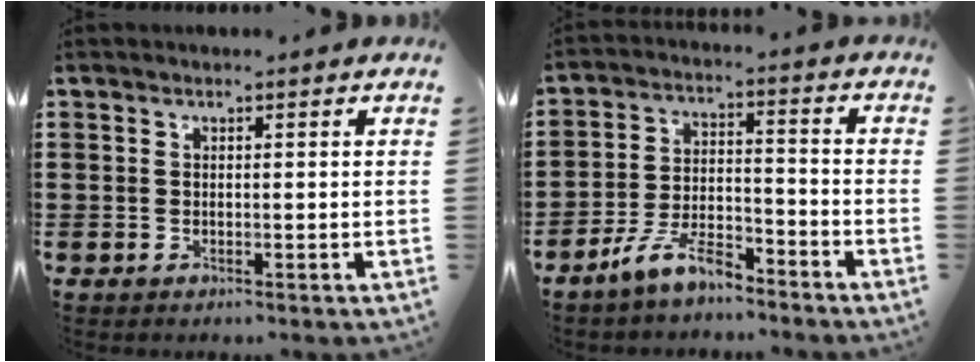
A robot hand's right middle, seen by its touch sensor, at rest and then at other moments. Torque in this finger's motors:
{"motor_torque": [1.55, -0.03, 0.22, 0.17]}